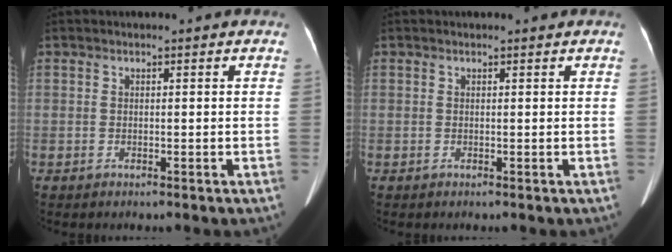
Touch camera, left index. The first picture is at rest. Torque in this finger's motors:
{"motor_torque": [-0.30, -0.06, 0.00, 0.02]}